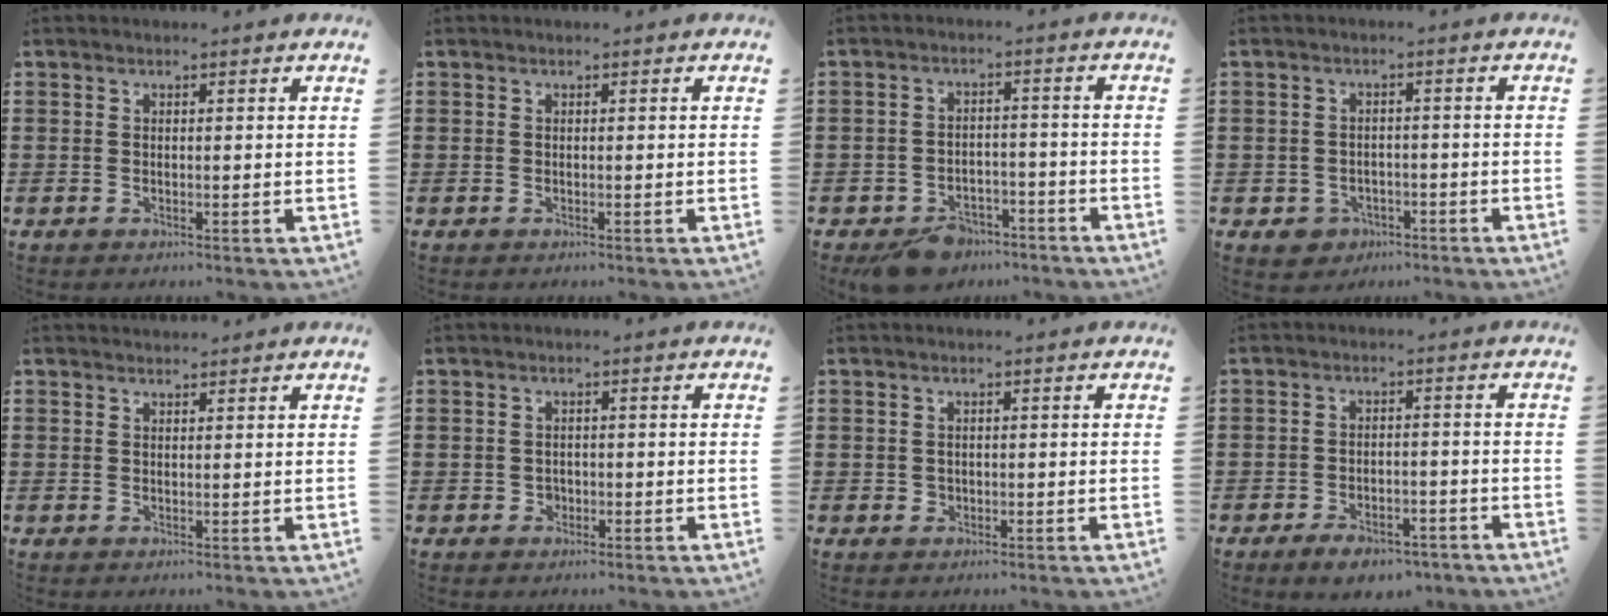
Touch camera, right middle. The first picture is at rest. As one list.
[{"total": 0.0}, {"total": 5.1, "force": [-4.5, 2.0, 1.4], "torque": [-0.028, 0.013, -0.087]}, {"total": 2.3, "force": [-1.6, 1.6, 0.4], "torque": [-0.014, 0.001, -0.036]}, {"total": 0.9, "force": [0.9, 0.1, 0.0], "torque": [-0.002, -0.001, 0.018]}, {"total": 1.0, "force": [-0.3, 0.9, 0.3], "torque": [-0.008, 0.004, -0.008]}, {"total": 0.8, "force": [0.0, 0.8, 0.2], "torque": [-0.007, 0.007, -0.001]}, {"total": 3.9, "force": [-3.5, 1.3, 1.2], "torque": [-0.021, 0.012, -0.068]}]